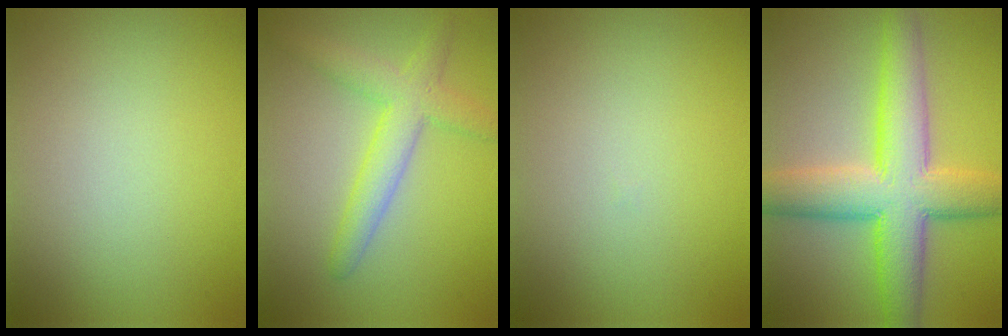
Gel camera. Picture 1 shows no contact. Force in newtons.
{"total": 4.1, "press": 4.1, "slide": 0.1}
{"total": 0.0}
{"total": 9.4, "press": 9.4, "slide": 0.2}